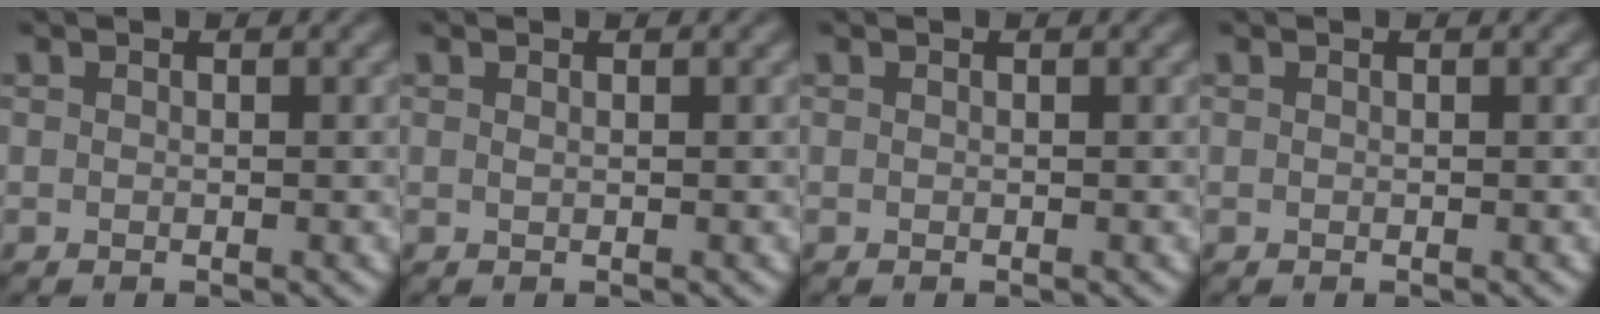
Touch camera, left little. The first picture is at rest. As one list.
[{"total": 0.0}, {"total": 0.0}, {"total": 0.0}]